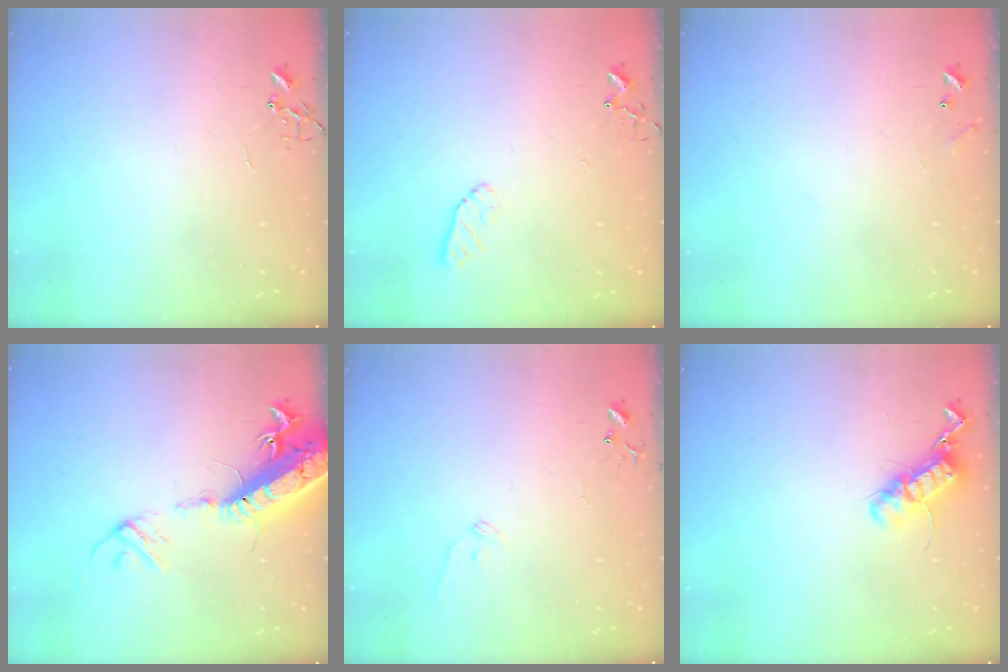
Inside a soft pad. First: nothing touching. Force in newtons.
{"total": 7.2, "press": 7.1, "slide": 0.8}
{"total": 6.9, "press": 6.9, "slide": 0.4}
{"total": 20.7, "press": 20.1, "slide": 4.8}
{"total": 6.6, "press": 6.6, "slide": 0.6}
{"total": 12.2, "press": 12.2, "slide": 0.9}